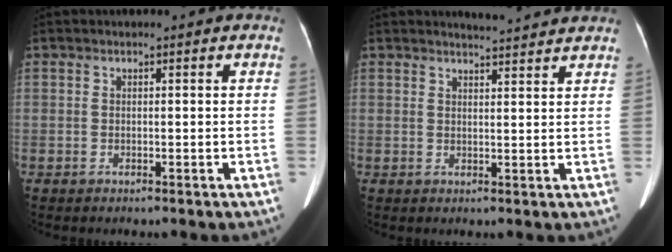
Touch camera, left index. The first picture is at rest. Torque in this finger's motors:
{"motor_torque": [0.53, -0.96, -0.01, -0.01]}